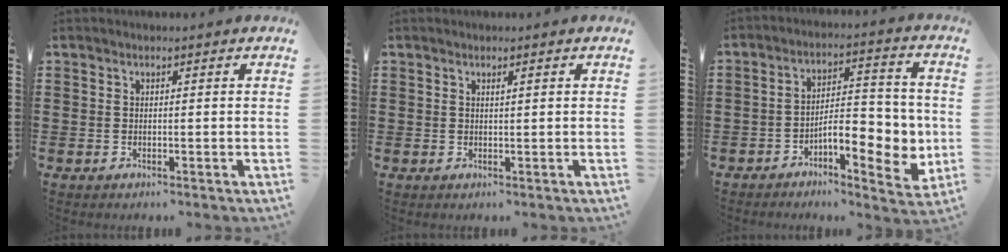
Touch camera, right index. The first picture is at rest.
{"total": 0.5, "force": [0.3, 0.0, 0.5], "torque": [-0.009, -0.002, 0.005]}
{"total": 9.0, "force": [-2.6, 3.6, 7.8], "torque": [-0.107, -0.010, -0.045]}